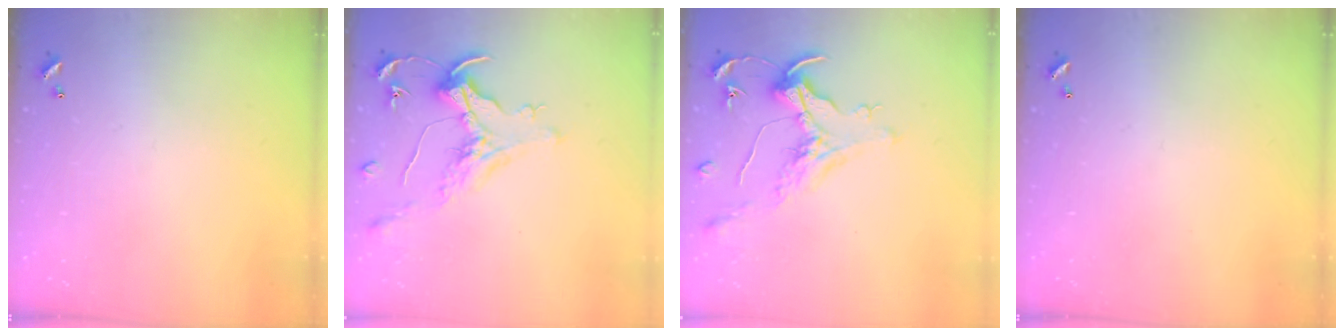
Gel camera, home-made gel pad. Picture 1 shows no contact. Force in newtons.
{"total": 1.6, "press": 1.4, "slide": 0.7}
{"total": 1.6, "press": 1.4, "slide": 0.7}
{"total": 0.0}